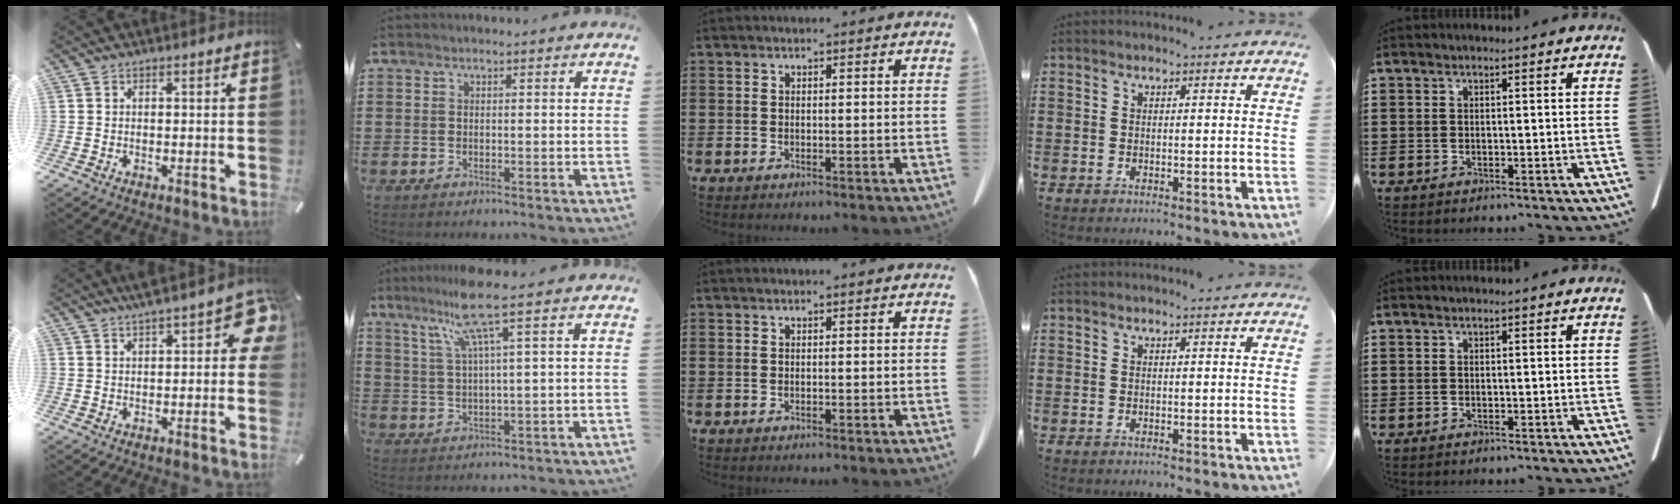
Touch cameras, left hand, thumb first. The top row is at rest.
{"thumb": {"total": 9.3, "force": [3.7, 3.5, 7.8], "torque": [-0.105, -0.006, 0.061]}, "index": {"total": 8.4, "force": [4.7, -0.6, 7.0], "torque": [-0.155, -0.009, 0.076]}}